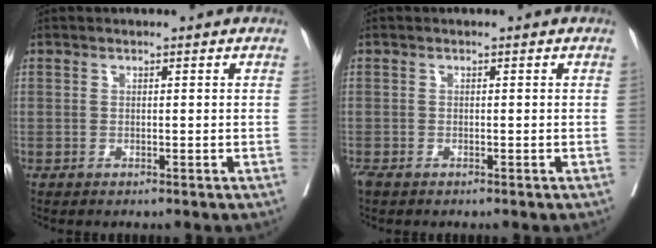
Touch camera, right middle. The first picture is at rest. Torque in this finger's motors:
{"motor_torque": [0.28, -0.21, 0.08, 0.01]}